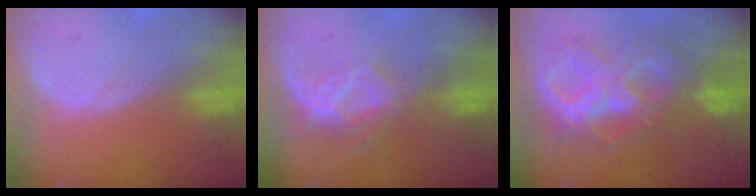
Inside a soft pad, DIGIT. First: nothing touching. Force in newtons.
{"total": 6.9, "press": 6.5, "slide": 2.2}
{"total": 9.9, "press": 9.8, "slide": 1.3}